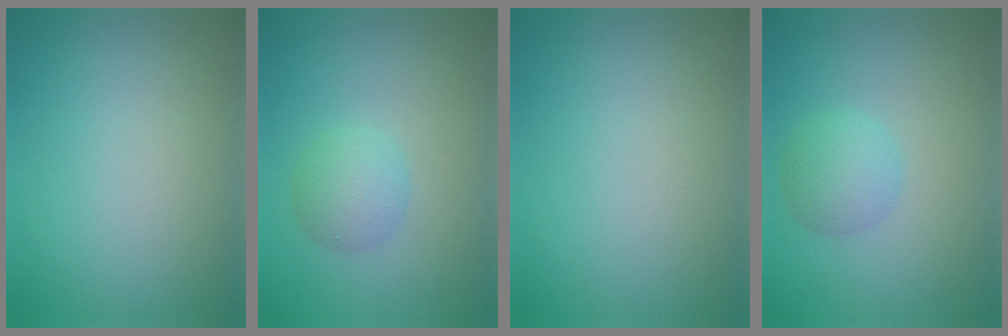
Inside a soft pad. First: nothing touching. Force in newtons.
{"total": 2.6, "press": 2.6, "slide": 0.1}
{"total": 0.0}
{"total": 2.7, "press": 2.7, "slide": 0.1}